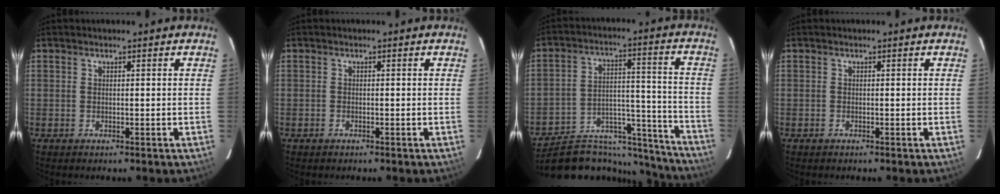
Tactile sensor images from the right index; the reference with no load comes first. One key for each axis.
{"total": 0.6, "fx": -0.5, "fy": 0.3, "fz": 0.0, "tx": 0.000, "ty": 0.002, "tz": -0.009}
{"total": 23.1, "fx": -20.9, "fy": 7.6, "fz": 6.6, "tx": -0.103, "ty": 0.043, "tz": -0.284}
{"total": 0.0}